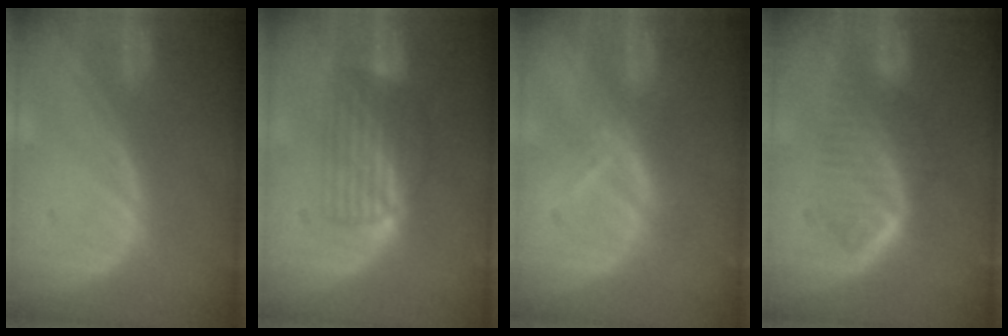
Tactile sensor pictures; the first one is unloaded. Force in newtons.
{"total": 6.9, "press": 6.1, "slide": 3.2}
{"total": 3.3, "press": 3.2, "slide": 0.9}
{"total": 6.6, "press": 5.9, "slide": 2.9}